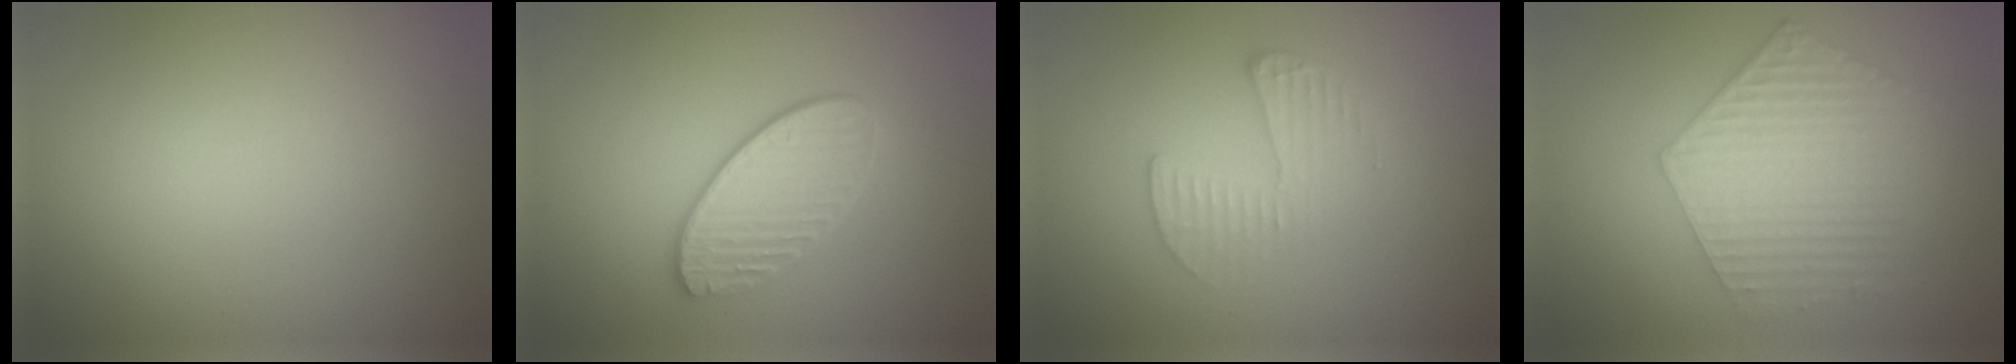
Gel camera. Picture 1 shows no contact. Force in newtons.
{"total": 3.0, "press": 2.8, "slide": 1.2}
{"total": 2.3, "press": 2.3, "slide": 0.3}
{"total": 5.9, "press": 4.3, "slide": 4.0}